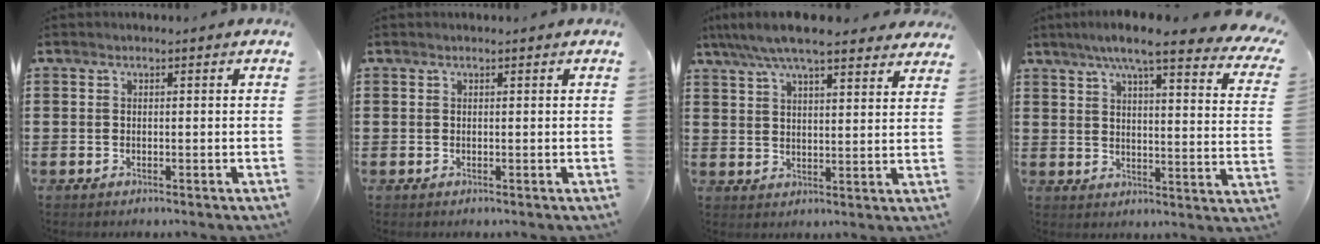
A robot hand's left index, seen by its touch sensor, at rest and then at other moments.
{"total": 0.0}
{"total": 7.6, "force": [6.6, 1.1, 3.6], "torque": [-0.090, -0.018, 0.118]}
{"total": 8.1, "force": [6.5, 0.0, 4.8], "torque": [-0.100, -0.031, 0.106]}